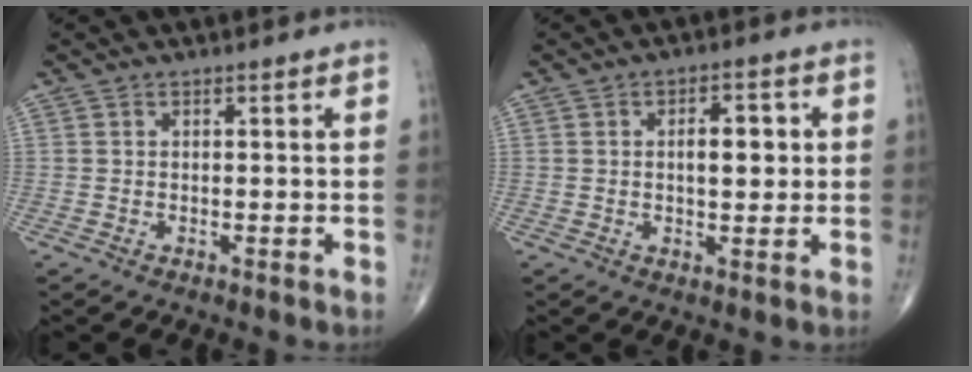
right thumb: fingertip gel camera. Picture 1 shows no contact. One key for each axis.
{"total": 6.0, "fx": 0.8, "fy": 2.9, "fz": 5.2, "tx": -0.061, "ty": 0.002, "tz": 0.010}